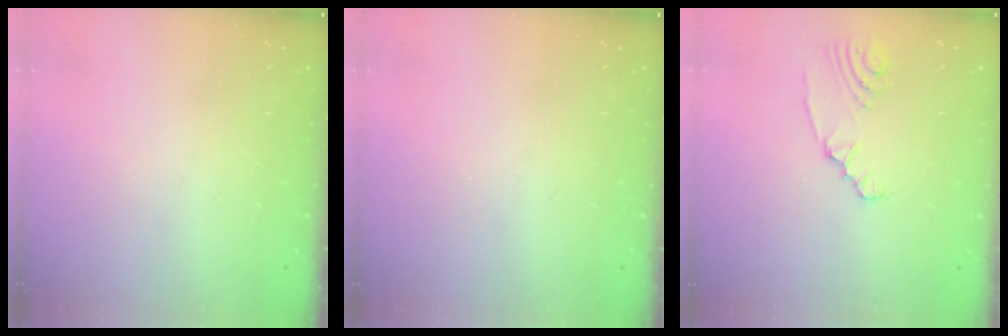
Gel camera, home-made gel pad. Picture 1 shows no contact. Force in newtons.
{"total": 0.0}
{"total": 3.5, "press": 3.2, "slide": 1.3}